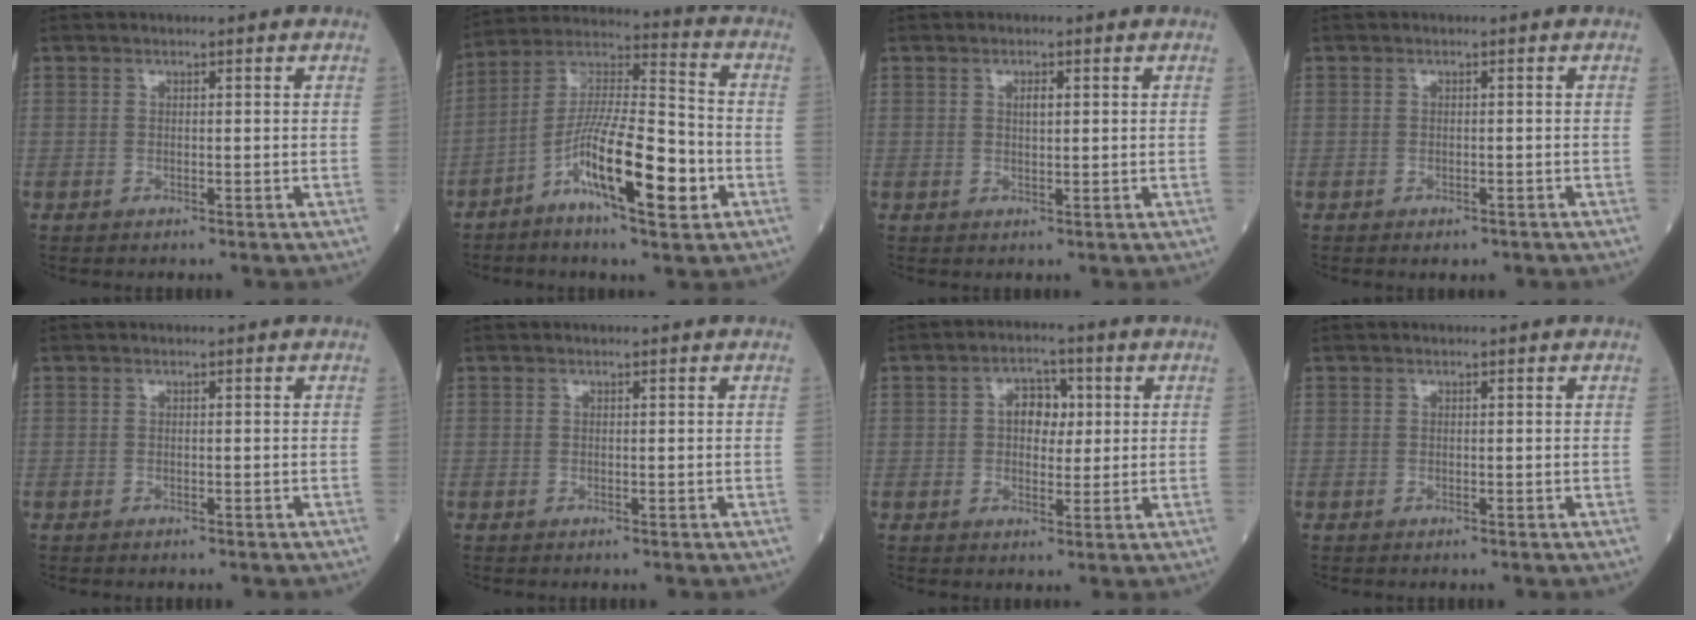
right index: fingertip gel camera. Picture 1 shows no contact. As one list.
[{"total": 14.6, "force": [-5.8, 2.8, 13.1], "torque": [-0.245, 0.002, -0.104]}, {"total": 1.4, "force": [0.5, 0.5, 1.2], "torque": [-0.018, 0.001, 0.007]}, {"total": 1.8, "force": [-1.4, 0.8, 0.8], "torque": [-0.011, -0.001, -0.013]}, {"total": 0.8, "force": [-0.7, 0.2, 0.3], "torque": [-0.007, -0.002, -0.009]}, {"total": 0.0}, {"total": 4.9, "force": [0.8, 3.2, 3.5], "torque": [-0.050, 0.016, 0.012]}, {"total": 0.0}]